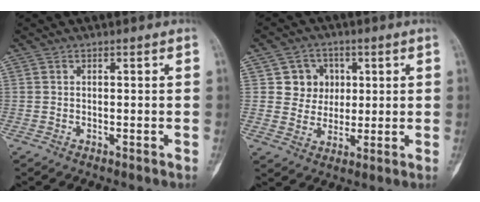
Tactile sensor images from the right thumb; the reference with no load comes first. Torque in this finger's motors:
{"motor_torque": [0.04, 0.15, 0.01, 0.02, 0.03]}